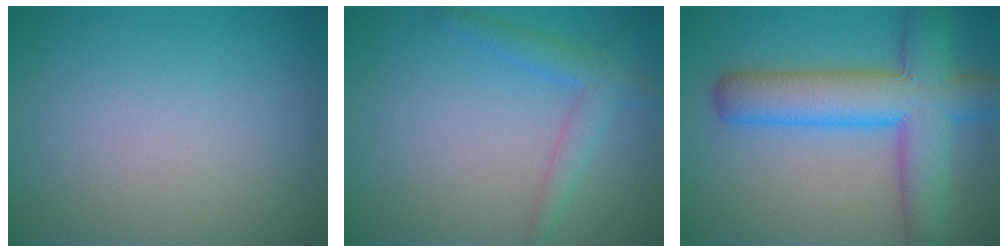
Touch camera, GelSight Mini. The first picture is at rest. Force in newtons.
{"total": 2.7, "press": 2.7, "slide": 0.1}
{"total": 8.9, "press": 8.9, "slide": 0.4}